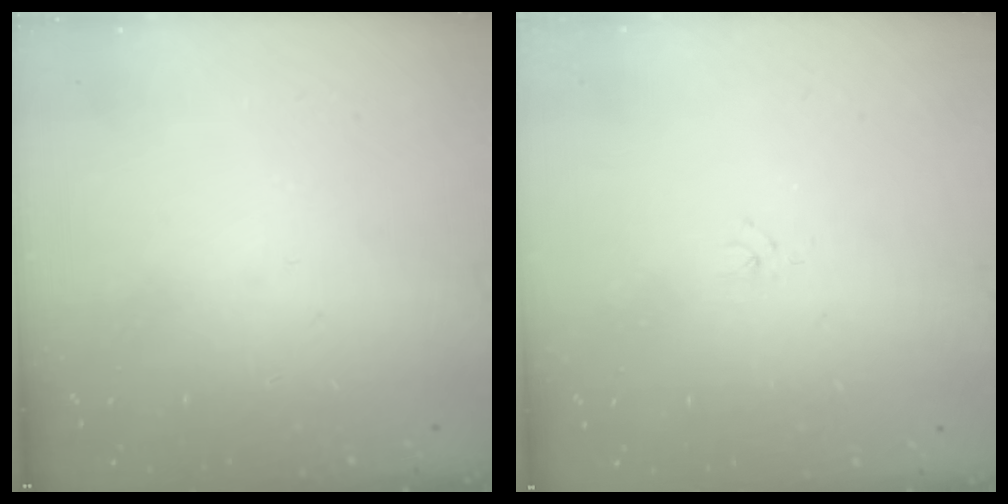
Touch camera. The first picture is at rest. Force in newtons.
{"total": 1.0, "press": 1.0, "slide": 0.3}